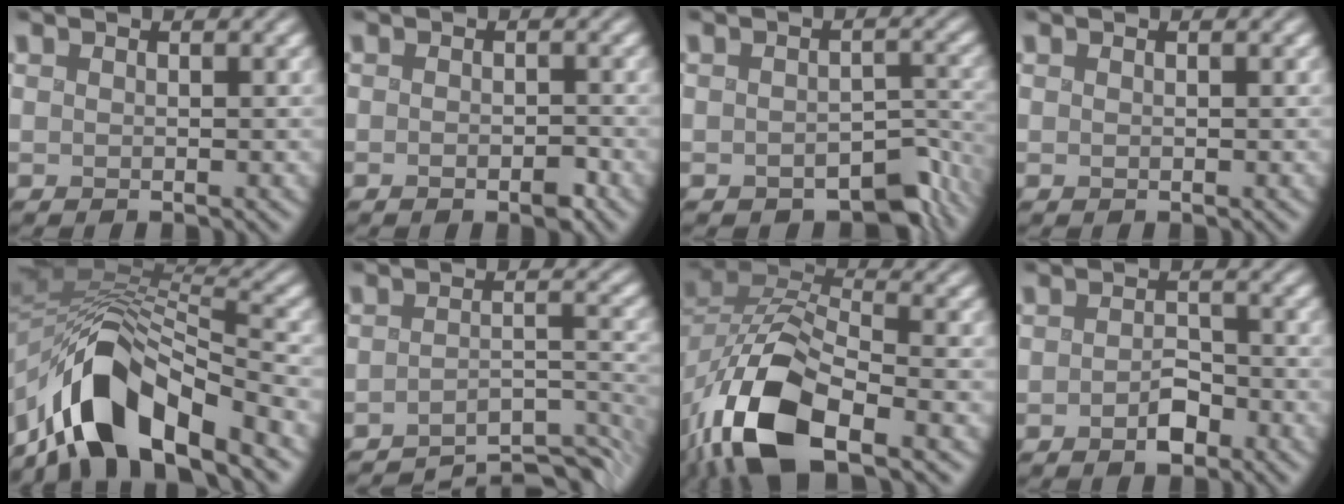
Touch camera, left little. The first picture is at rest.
{"total": 1.7, "force": [-1.1, 0.8, 1.1], "torque": [-0.009, -0.005, -0.019]}
{"total": 6.0, "force": [-3.9, 3.1, 3.4], "torque": [-0.034, -0.017, -0.053]}
{"total": 0.0}
{"total": 9.9, "force": [-6.8, 3.5, 6.2], "torque": [-0.088, 0.012, -0.135]}
{"total": 6.9, "force": [-6.5, 0.8, 2.3], "torque": [-0.016, 0.000, -0.098]}
{"total": 12.3, "force": [-6.6, 5.8, 8.6], "torque": [-0.175, -0.010, -0.126]}
{"total": 2.7, "force": [-1.8, 1.5, 1.4], "torque": [-0.019, -0.002, -0.034]}